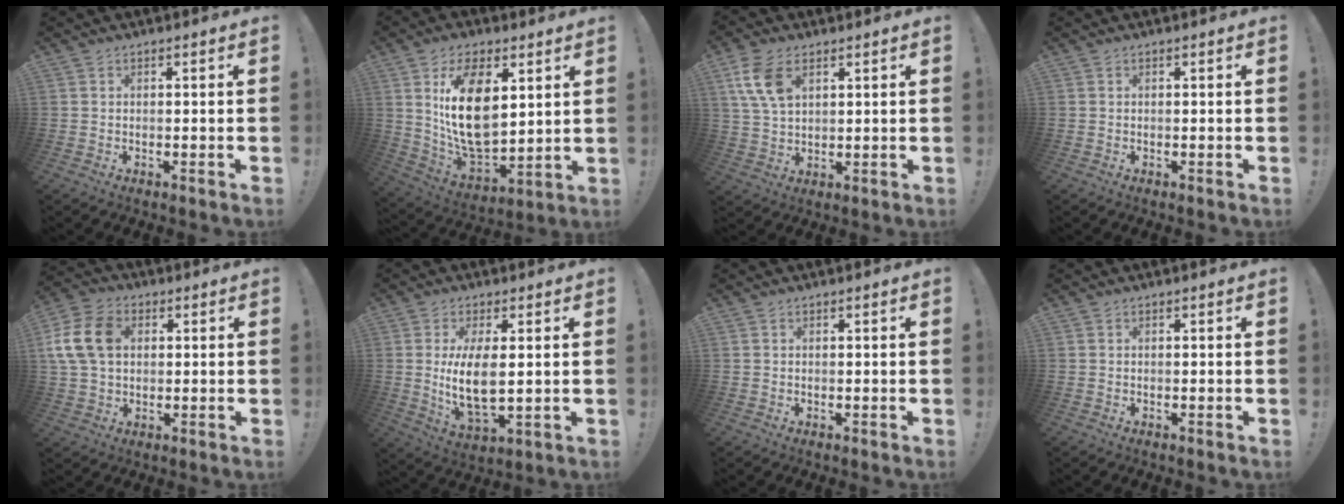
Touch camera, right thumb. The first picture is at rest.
{"total": 19.0, "force": [5.7, 11.1, 14.4], "torque": [-0.278, -0.036, 0.099]}
{"total": 10.0, "force": [4.5, 5.9, 6.7], "torque": [-0.130, -0.009, 0.086]}
{"total": 0.0}
{"total": 13.8, "force": [2.7, 10.0, 9.1], "torque": [-0.173, 0.006, 0.053]}
{"total": 10.6, "force": [1.2, 4.2, 9.6], "torque": [-0.193, -0.022, 0.019]}
{"total": 0.8, "force": [0.1, 0.7, -0.2], "torque": [0.007, 0.001, 0.001]}
{"total": 0.0}